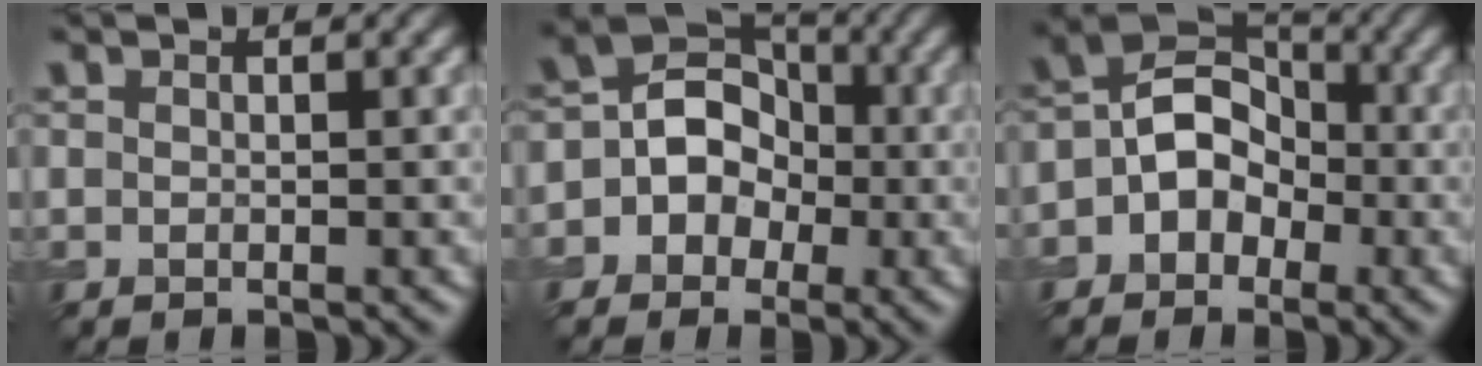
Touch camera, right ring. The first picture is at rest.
{"total": 6.5, "force": [-0.6, 5.8, 2.9], "torque": [-0.014, 0.025, -0.034]}
{"total": 5.4, "force": [-1.2, 4.3, 3.1], "torque": [-0.021, 0.013, -0.033]}